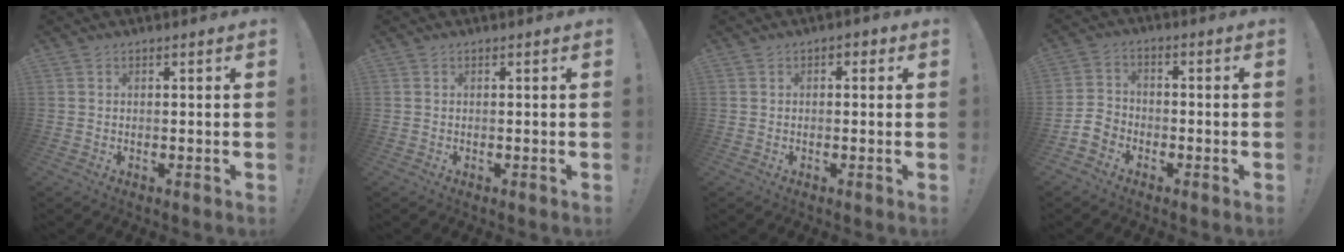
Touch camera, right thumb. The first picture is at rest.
{"total": 0.0}
{"total": 1.6, "force": [-0.7, 1.3, 0.7], "torque": [-0.005, 0.005, -0.016]}
{"total": 6.5, "force": [-4.3, 4.4, 1.8], "torque": [-0.037, 0.030, -0.080]}